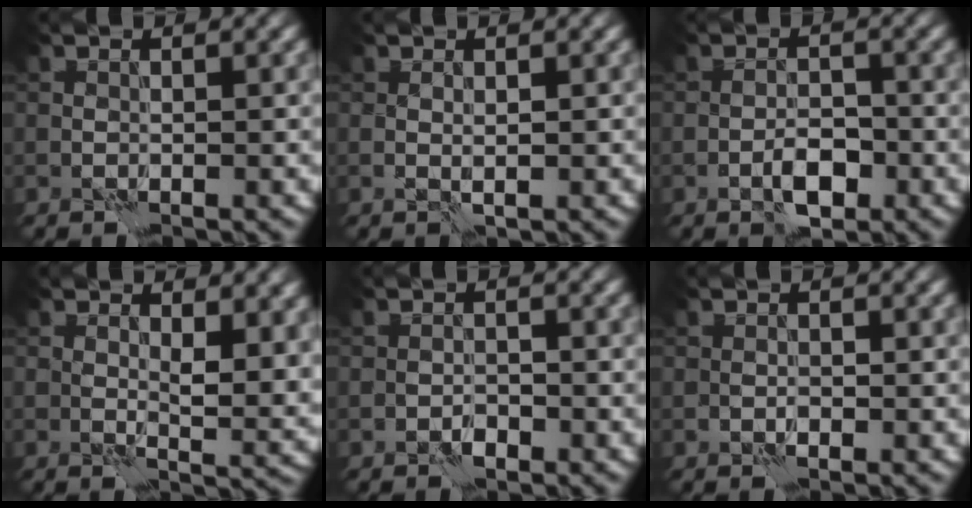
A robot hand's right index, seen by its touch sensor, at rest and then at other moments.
{"total": 0.8, "force": [0.1, 0.3, 0.7], "torque": [-0.014, 0.000, 0.003]}
{"total": 2.9, "force": [-1.5, 1.2, 2.2], "torque": [-0.034, 0.005, -0.028]}
{"total": 4.5, "force": [1.4, 1.9, 3.8], "torque": [-0.060, -0.011, 0.027]}
{"total": 1.1, "force": [-0.8, 0.6, 0.5], "torque": [-0.006, 0.004, -0.015]}
{"total": 0.8, "force": [-0.2, 0.5, 0.6], "torque": [-0.011, 0.002, -0.005]}